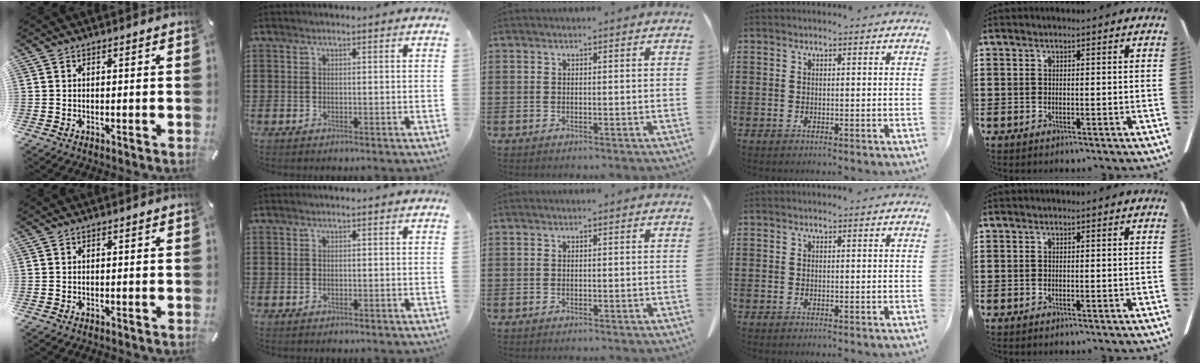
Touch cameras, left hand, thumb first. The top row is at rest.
{}